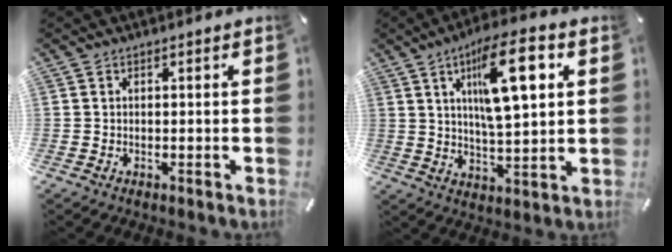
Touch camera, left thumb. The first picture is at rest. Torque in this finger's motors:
{"motor_torque": [0.89, 0.97, 1.88, -0.89, 0.45]}